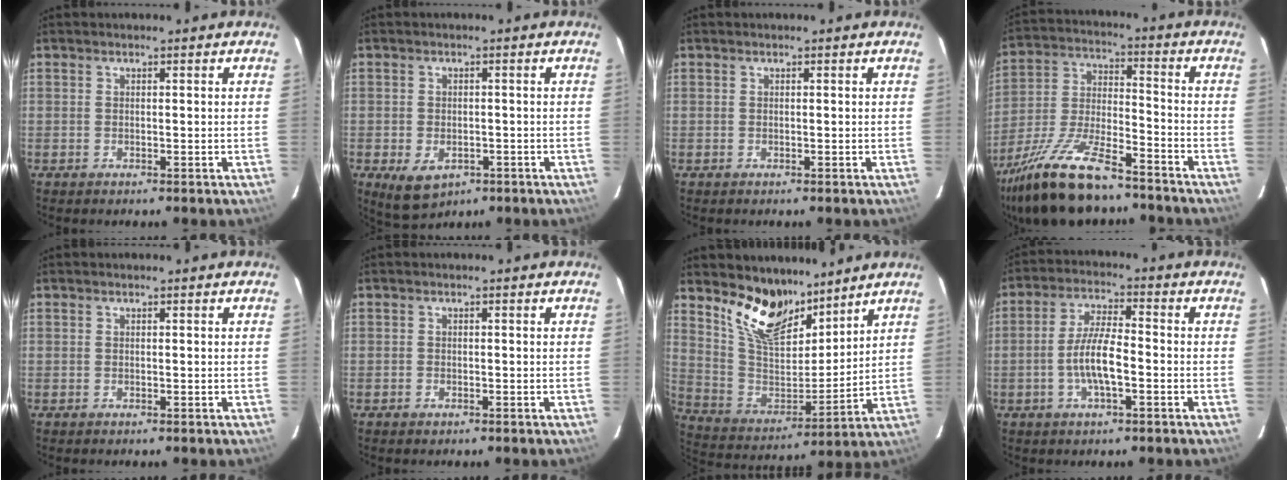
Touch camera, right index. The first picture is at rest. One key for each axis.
{"total": 6.4, "fx": -2.7, "fy": 4.4, "fz": 3.7, "tx": -0.078, "ty": -0.016, "tz": -0.033}
{"total": 0.0}
{"total": 20.4, "fx": -15.6, "fy": 5.7, "fz": 11.9, "tx": -0.249, "ty": -0.025, "tz": -0.275}
{"total": 0.0}
{"total": 1.0, "fx": -0.7, "fy": 0.7, "fz": 0.2, "tx": -0.004, "ty": 0.001, "tz": -0.011}
{"total": 14.5, "fx": 11.0, "fy": 6.4, "fz": 6.9, "tx": -0.140, "ty": -0.008, "tz": 0.213}
{"total": 7.6, "fx": -2.3, "fy": 2.0, "fz": 6.9, "tx": -0.139, "ty": 0.004, "tz": -0.042}